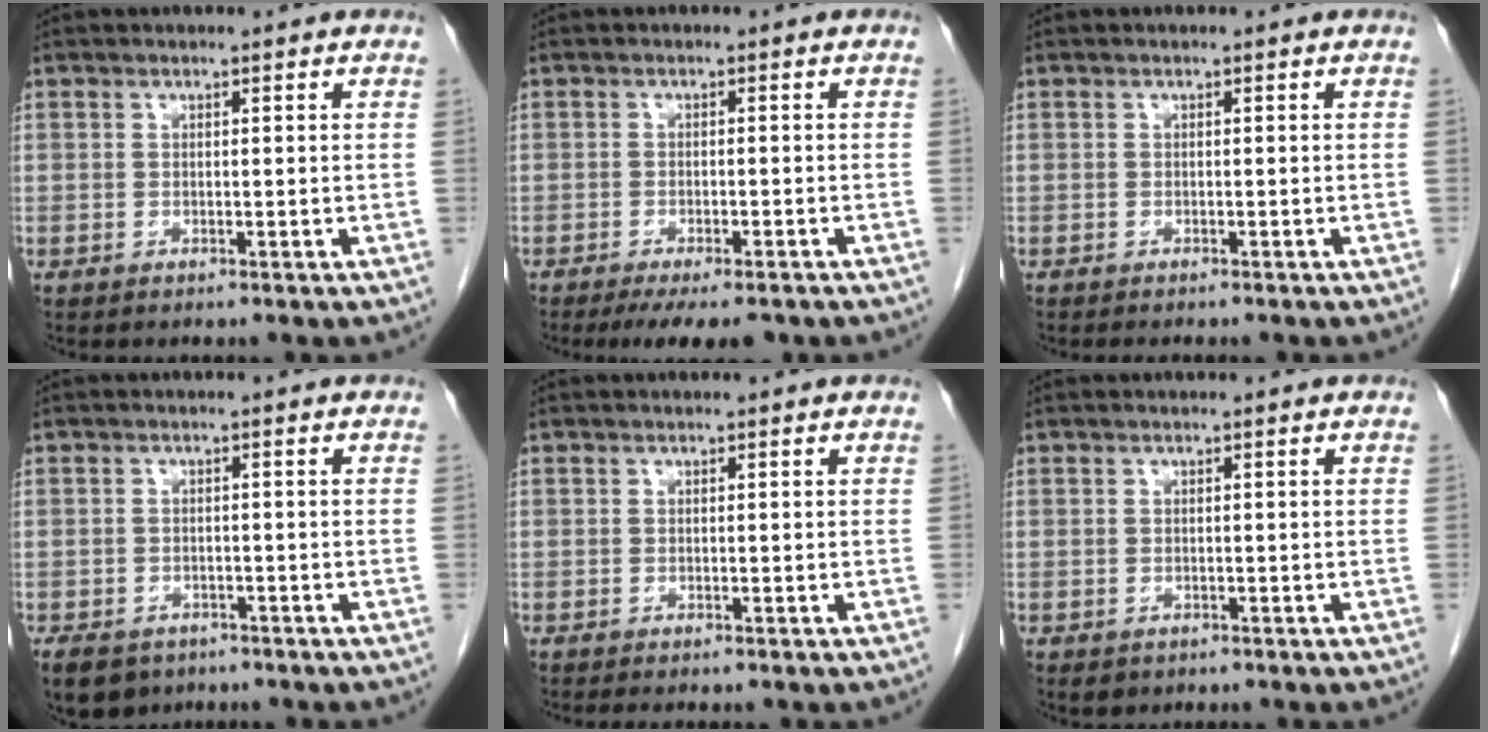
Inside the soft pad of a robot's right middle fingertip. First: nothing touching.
{"total": 7.9, "force": [-6.2, 2.0, 4.5], "torque": [-0.056, -0.010, -0.089]}
{"total": 2.8, "force": [-2.4, 0.6, 1.2], "torque": [-0.015, -0.004, -0.026]}
{"total": 7.9, "force": [-5.3, 5.3, 2.7], "torque": [-0.055, -0.004, -0.077]}
{"total": 1.9, "force": [-1.6, 0.5, 0.9], "torque": [-0.012, -0.004, -0.016]}
{"total": 1.6, "force": [-1.0, 1.2, 0.5], "torque": [-0.007, 0.001, -0.006]}